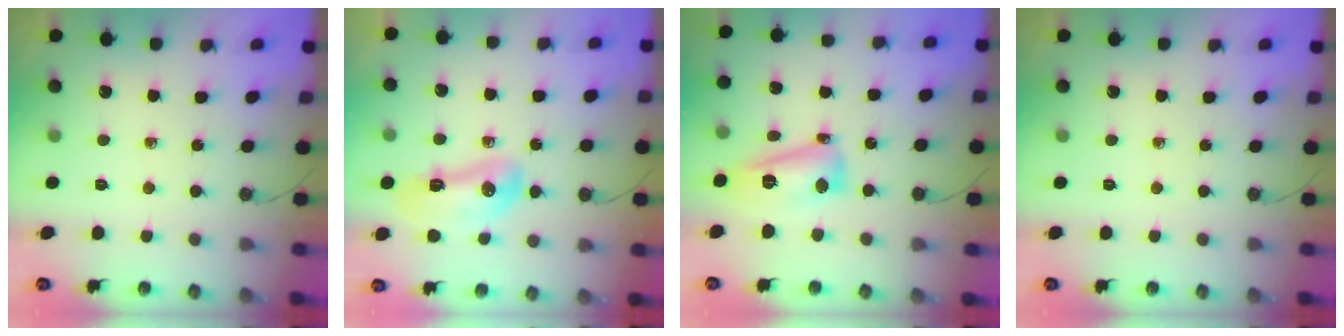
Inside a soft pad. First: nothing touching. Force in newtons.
{"total": 14.8, "press": 12.2, "slide": 8.4}
{"total": 14.7, "press": 14.7, "slide": 1.2}
{"total": 0.0}